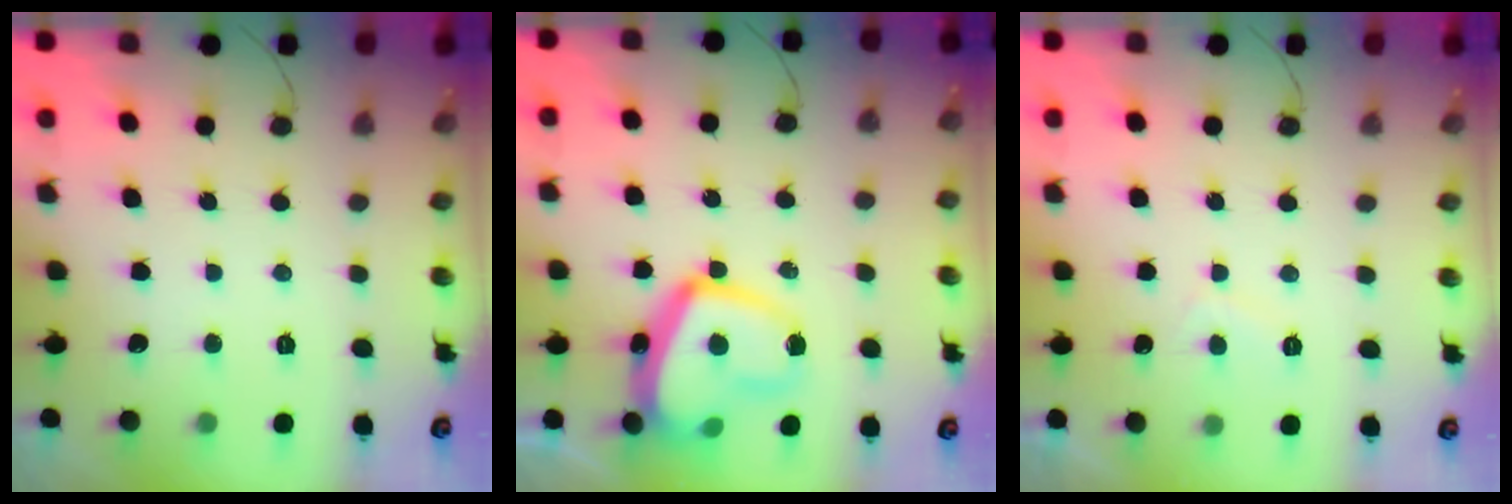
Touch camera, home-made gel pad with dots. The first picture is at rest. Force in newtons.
{"total": 18.4, "press": 18.3, "slide": 2.0}
{"total": 1.7, "press": 1.5, "slide": 0.8}